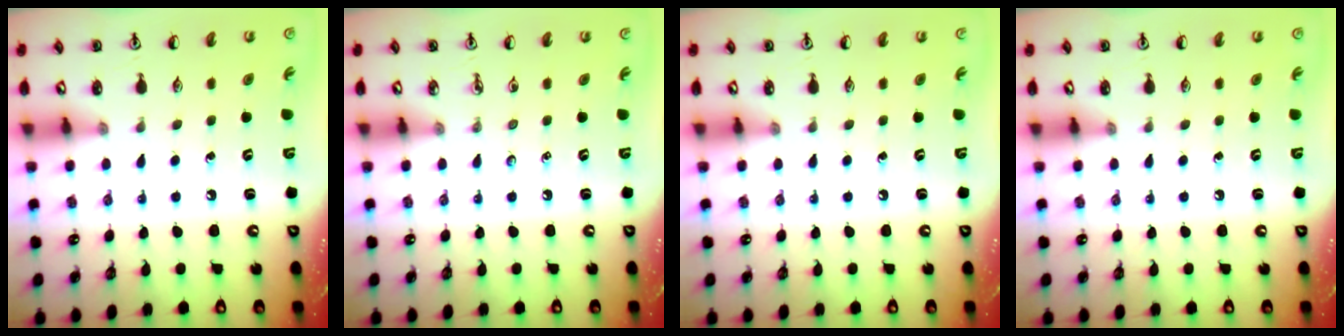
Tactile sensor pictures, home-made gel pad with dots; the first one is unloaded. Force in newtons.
{"total": 0.0}
{"total": 0.0}
{"total": 0.0}